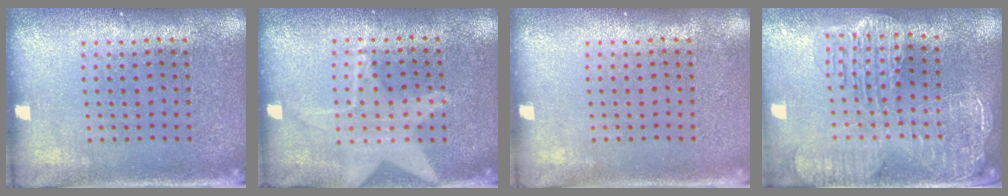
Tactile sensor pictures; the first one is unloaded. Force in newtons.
{"total": 1.4, "press": 1.4, "slide": 0.4}
{"total": 0.0}
{"total": 2.8, "press": 2.3, "slide": 1.5}